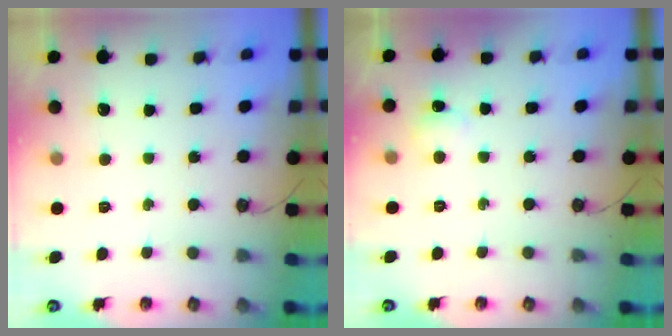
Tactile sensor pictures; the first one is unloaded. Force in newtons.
{"total": 6.0, "press": 5.9, "slide": 1.0}